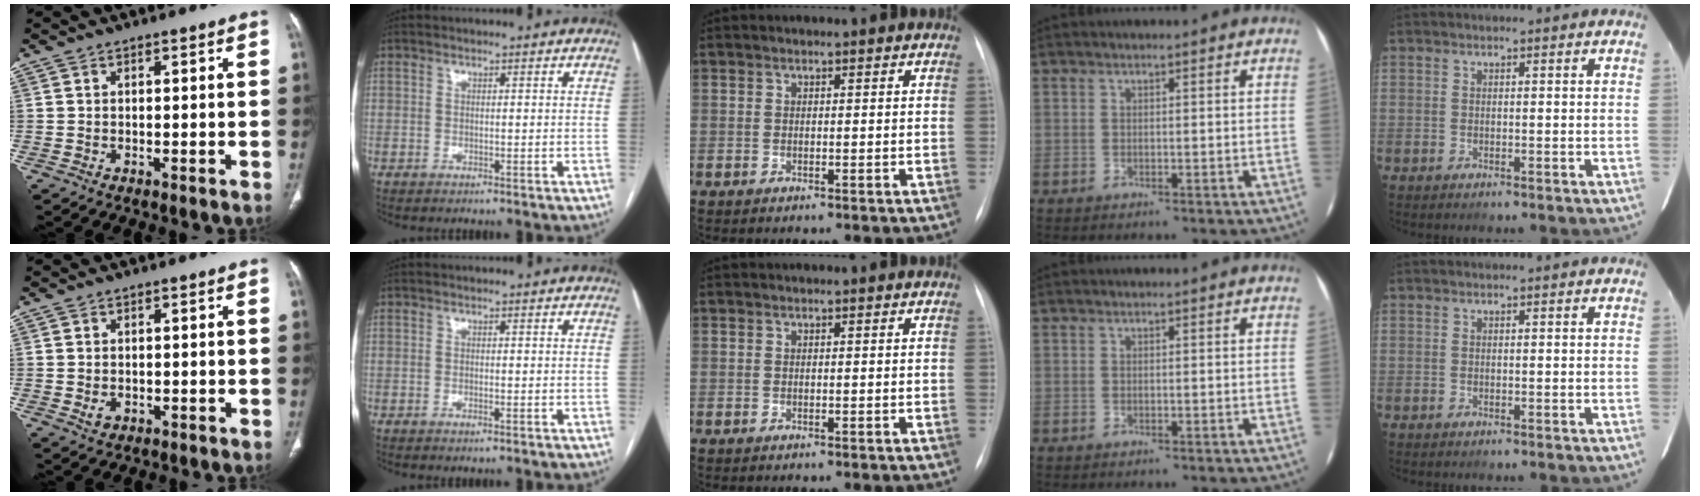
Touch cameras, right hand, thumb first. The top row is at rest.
{"thumb": {"total": 1.8, "force": [-0.3, 1.5, 1.0], "torque": [-0.016, 0.001, 0.001]}, "index": {"total": 0.8, "force": [-0.4, 0.1, 0.6], "torque": [-0.012, -0.002, -0.006]}}